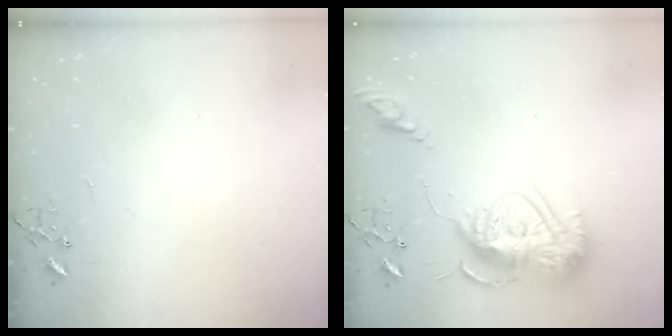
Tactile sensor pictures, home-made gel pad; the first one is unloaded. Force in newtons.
{"total": 17.0, "press": 16.9, "slide": 1.5}